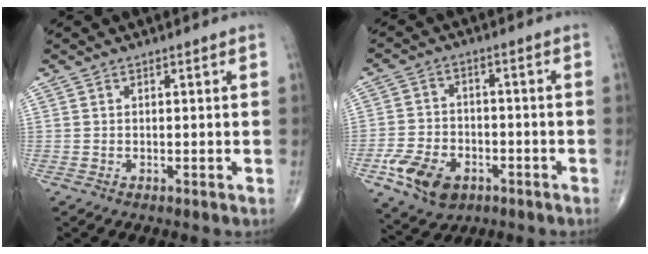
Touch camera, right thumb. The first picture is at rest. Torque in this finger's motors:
{"motor_torque": [1.30, 0.92, 0.49, -0.90, 0.16]}